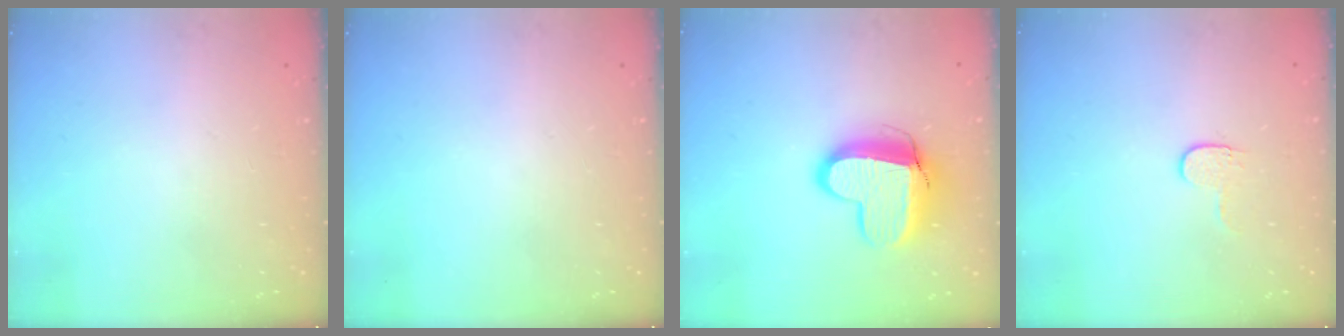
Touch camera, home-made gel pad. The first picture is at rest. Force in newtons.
{"total": 0.0}
{"total": 12.8, "press": 12.8, "slide": 1.3}
{"total": 3.6, "press": 3.6, "slide": 0.4}